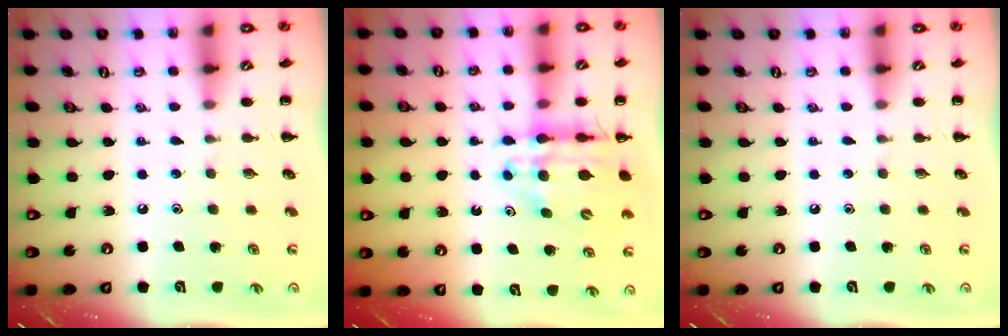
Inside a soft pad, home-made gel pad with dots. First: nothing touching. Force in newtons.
{"total": 11.8, "press": 11.4, "slide": 3.1}
{"total": 0.0}